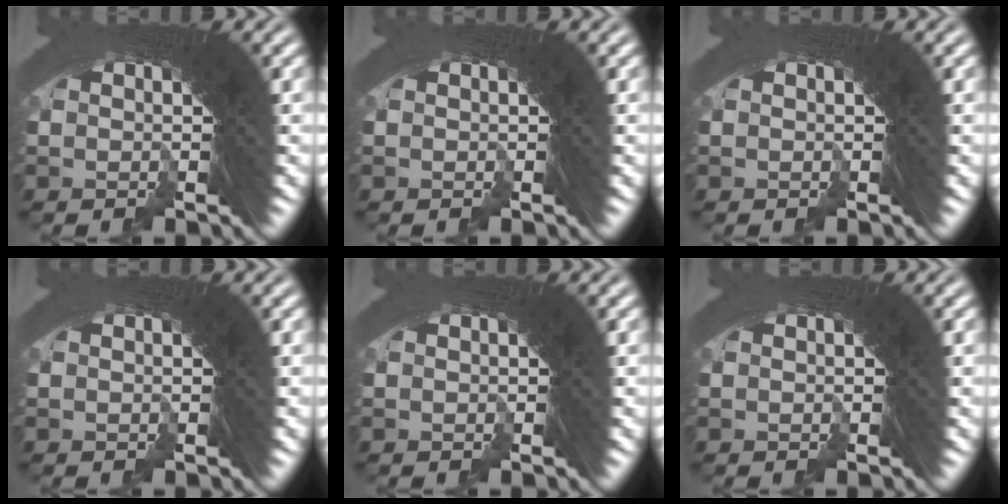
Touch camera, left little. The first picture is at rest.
{"total": 0.0}
{"total": 0.0}
{"total": 0.0}
{"total": 0.0}
{"total": 0.0}